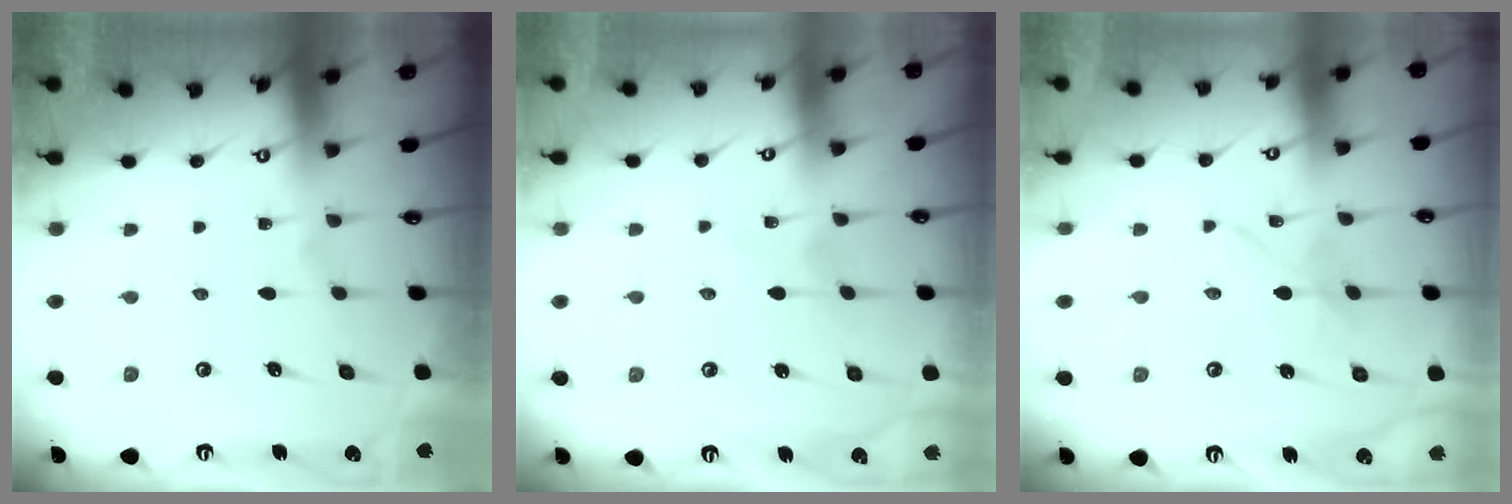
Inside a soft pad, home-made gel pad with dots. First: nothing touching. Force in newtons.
{"total": 2.2, "press": 2.2, "slide": 0.3}
{"total": 1.2, "press": 1.1, "slide": 0.2}